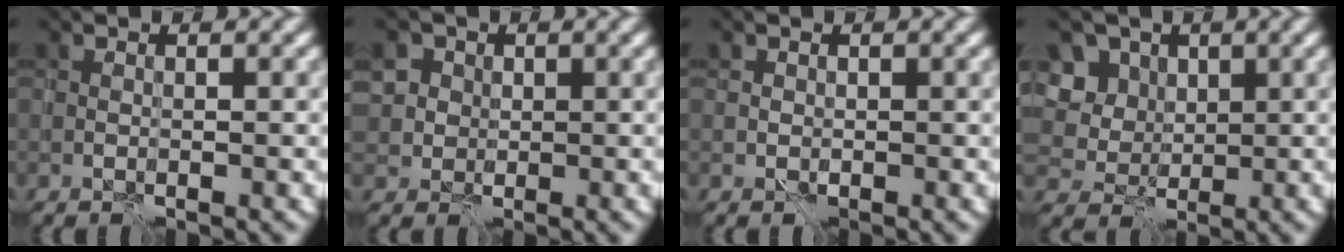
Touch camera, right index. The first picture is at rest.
{"total": 4.8, "force": [1.5, 4.2, 1.7], "torque": [-0.039, 0.014, 0.023]}
{"total": 0.5, "force": [0.1, 0.5, 0.0], "torque": [0.001, 0.000, 0.005]}
{"total": 6.9, "force": [3.1, 5.6, 2.7], "torque": [-0.060, 0.011, 0.046]}